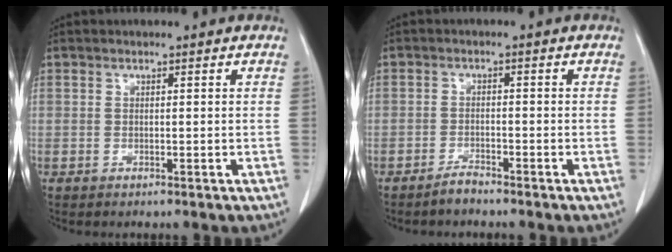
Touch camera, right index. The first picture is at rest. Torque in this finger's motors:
{"motor_torque": [-0.36, -0.31, -0.13, -0.05]}